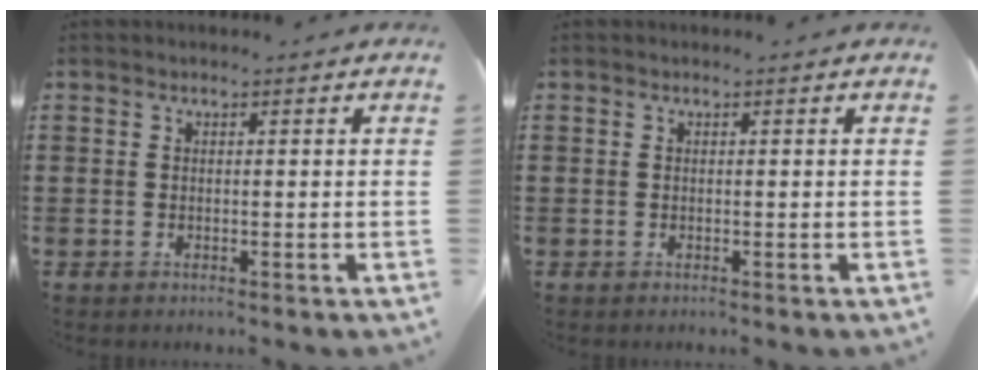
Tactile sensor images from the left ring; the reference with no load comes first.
{"total": 0.0}